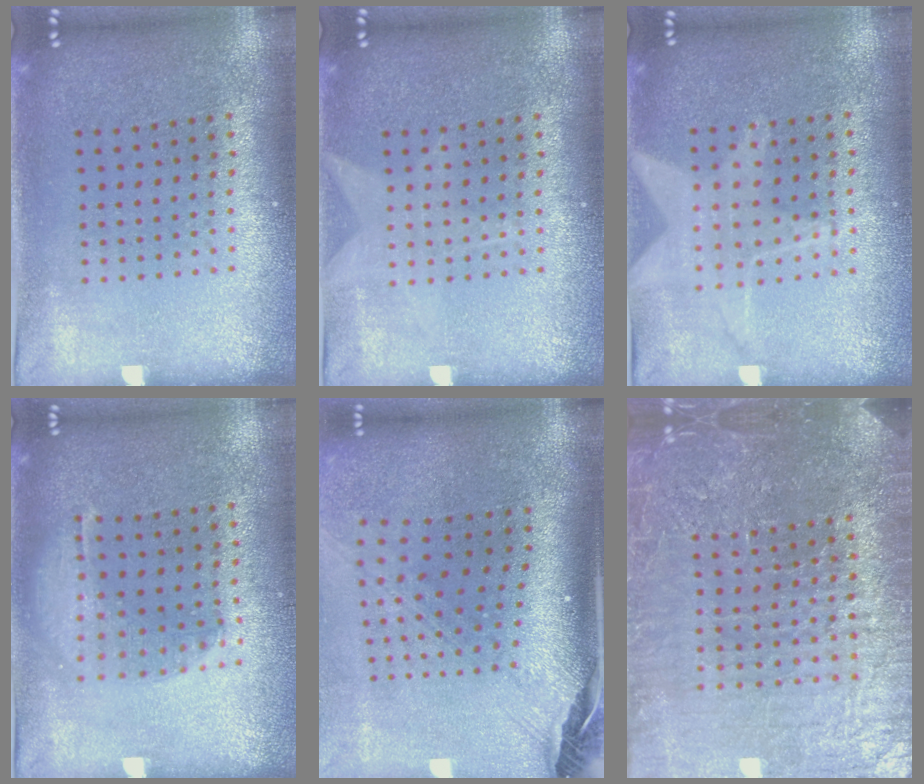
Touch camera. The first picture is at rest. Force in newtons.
{"total": 1.0, "press": 1.0, "slide": 0.1}
{"total": 1.2, "press": 1.2, "slide": 0.3}
{"total": 1.4, "press": 1.4, "slide": 0.4}
{"total": 3.0, "press": 2.2, "slide": 2.1}
{"total": 5.7, "press": 5.1, "slide": 2.5}